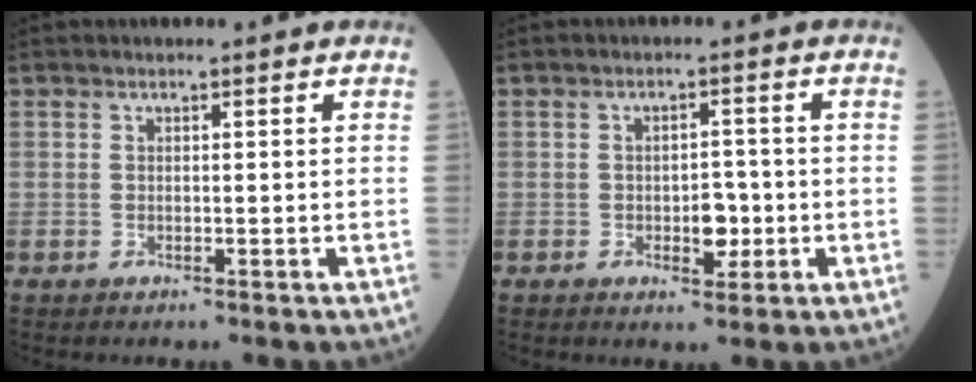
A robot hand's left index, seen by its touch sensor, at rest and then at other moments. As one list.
[{"total": 3.3, "force": [-1.0, 1.8, 2.5], "torque": [-0.029, 0.000, -0.011]}]